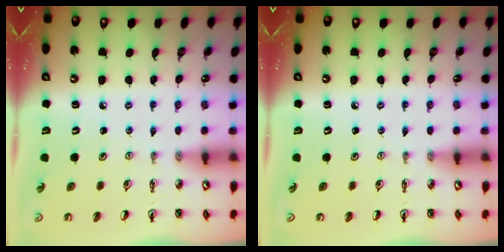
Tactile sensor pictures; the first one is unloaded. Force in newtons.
{"total": 0.0}